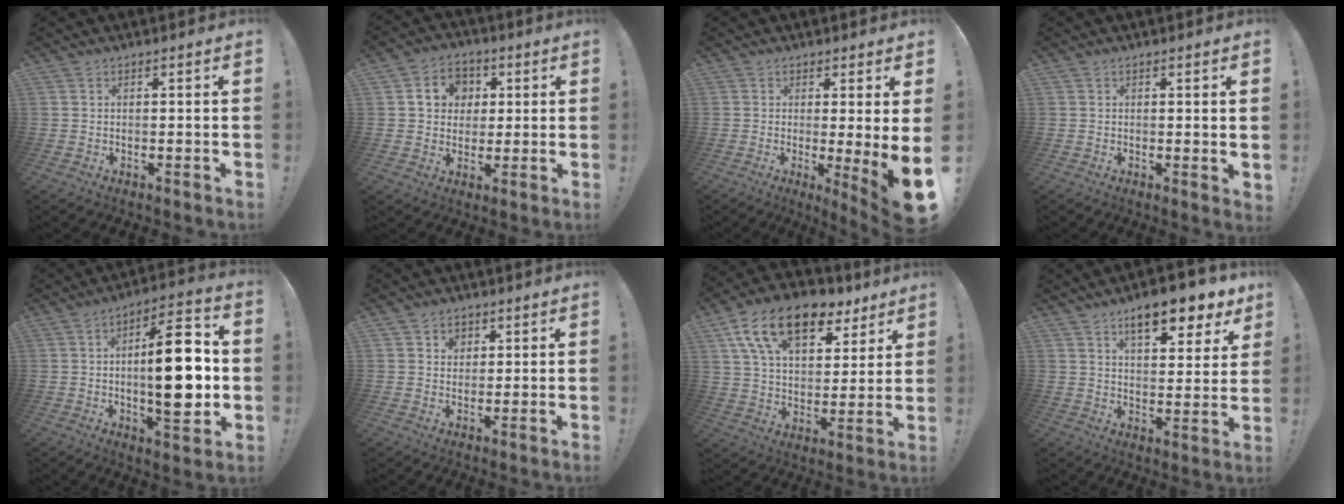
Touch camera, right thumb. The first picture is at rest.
{"total": 9.9, "force": [2.8, 8.6, 4.0], "torque": [-0.062, 0.001, 0.058]}
{"total": 7.4, "force": [0.0, -0.4, 7.4], "torque": [-0.097, -0.025, 0.000]}
{"total": 1.4, "force": [0.9, 0.1, 1.1], "torque": [-0.009, -0.005, 0.013]}
{"total": 19.0, "force": [-0.1, 7.2, 17.6], "torque": [-0.268, 0.003, -0.003]}
{"total": 4.1, "force": [1.9, 3.5, 1.1], "torque": [-0.002, -0.009, 0.031]}
{"total": 18.9, "force": [11.2, 10.2, 11.3], "torque": [-0.192, -0.054, 0.200]}
{"total": 12.6, "force": [8.5, 4.0, 8.4], "torque": [-0.115, -0.057, 0.139]}